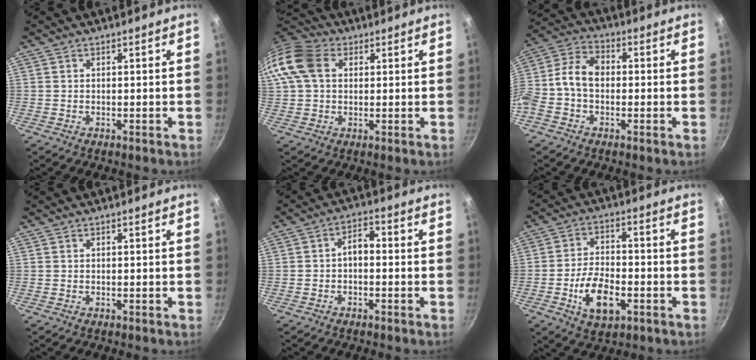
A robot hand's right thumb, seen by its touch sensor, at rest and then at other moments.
{"total": 11.5, "force": [2.8, 8.4, 7.3], "torque": [-0.135, 0.018, 0.037]}
{"total": 9.6, "force": [-0.8, 6.8, 6.7], "torque": [-0.121, 0.039, -0.037]}
{"total": 0.0}
{"total": 3.7, "force": [-0.8, 2.2, 2.8], "torque": [-0.036, 0.021, -0.019]}
{"total": 10.5, "force": [-3.6, 5.7, 8.0], "torque": [-0.132, 0.020, -0.061]}